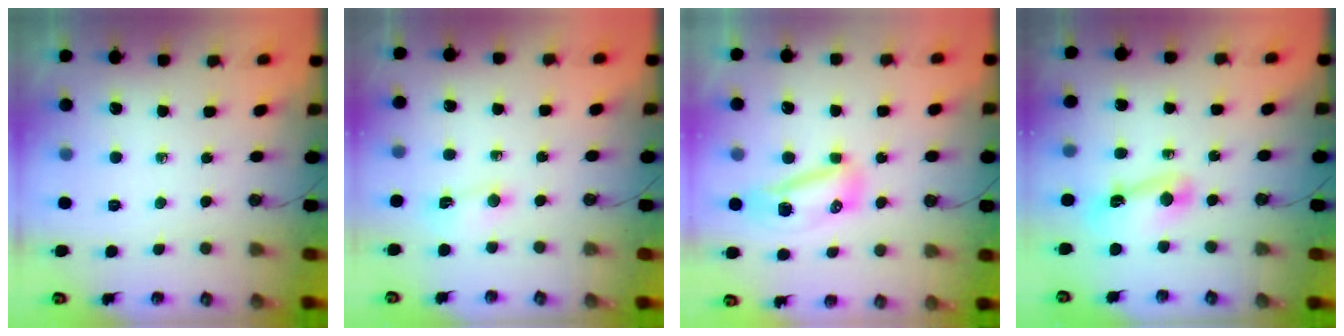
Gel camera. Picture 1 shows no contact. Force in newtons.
{"total": 2.5, "press": 2.5, "slide": 0.4}
{"total": 16.3, "press": 11.1, "slide": 11.9}
{"total": 10.0, "press": 6.9, "slide": 7.3}